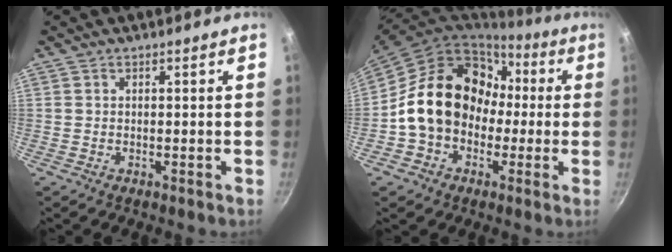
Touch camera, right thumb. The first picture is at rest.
{"total": 19.1, "force": [-0.3, 15.4, 11.3], "torque": [-0.161, 0.066, -0.006]}